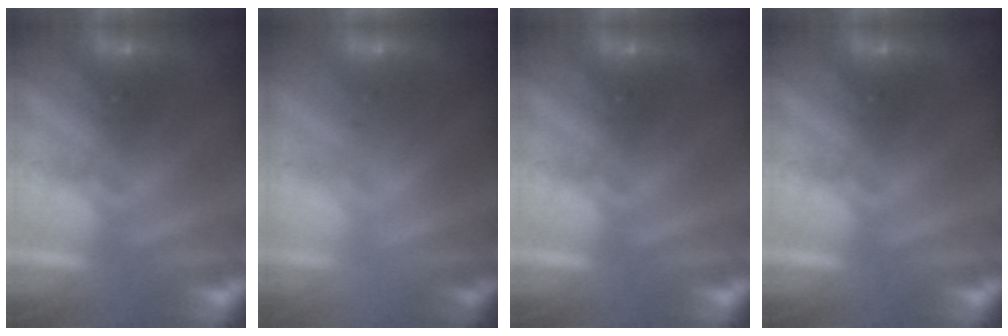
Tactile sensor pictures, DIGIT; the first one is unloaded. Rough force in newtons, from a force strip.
{"total": 2.2}
{"total": 0.0}
{"total": 0.0}